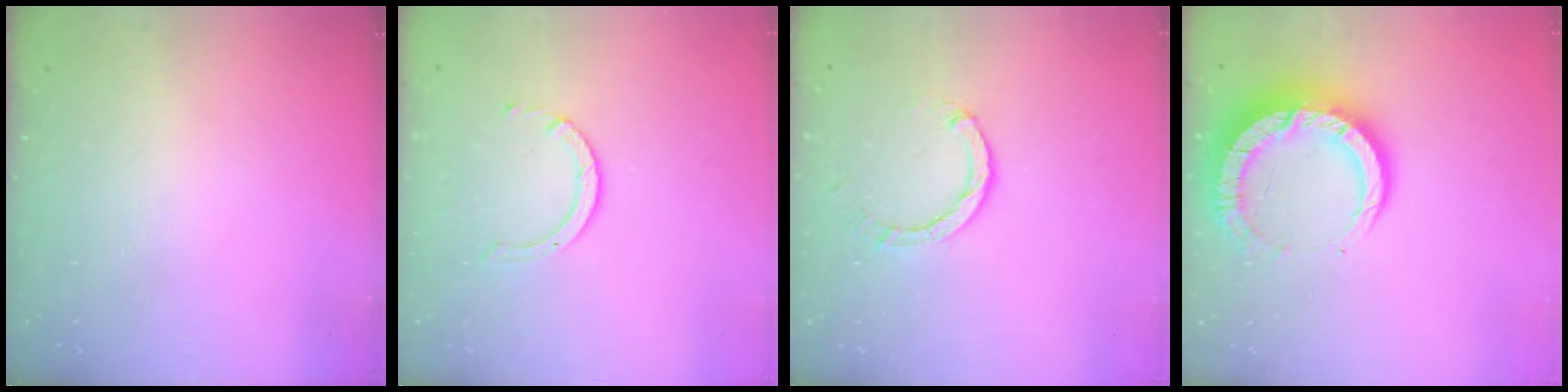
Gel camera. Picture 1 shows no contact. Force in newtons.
{"total": 3.2, "press": 3.2, "slide": 0.4}
{"total": 3.0, "press": 3.0, "slide": 0.3}
{"total": 13.3, "press": 13.2, "slide": 1.3}